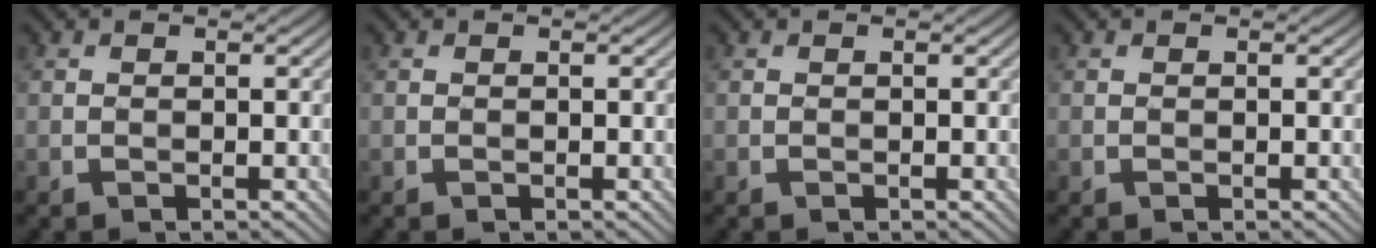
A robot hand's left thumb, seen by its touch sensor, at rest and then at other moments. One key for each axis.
{"total": 0.0}
{"total": 0.0}
{"total": 0.0}